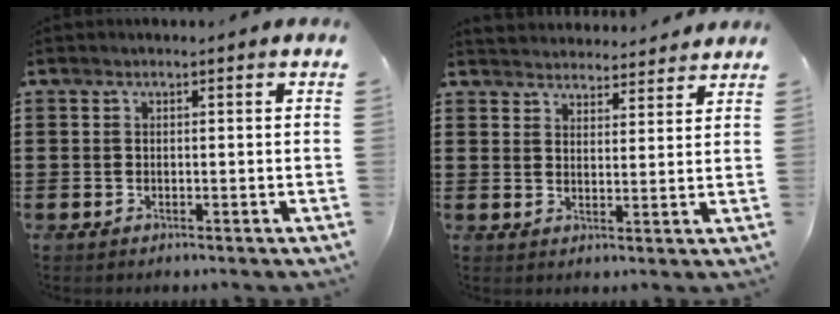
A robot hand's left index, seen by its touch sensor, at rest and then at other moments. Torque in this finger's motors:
{"motor_torque": [2.14, 0.00, 0.17, 0.04]}